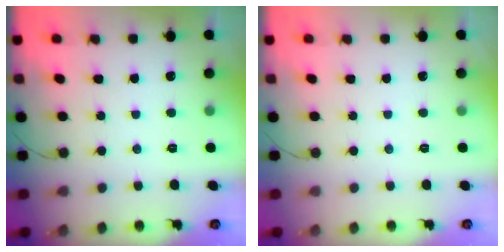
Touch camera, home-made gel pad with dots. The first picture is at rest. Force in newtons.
{"total": 0.0}